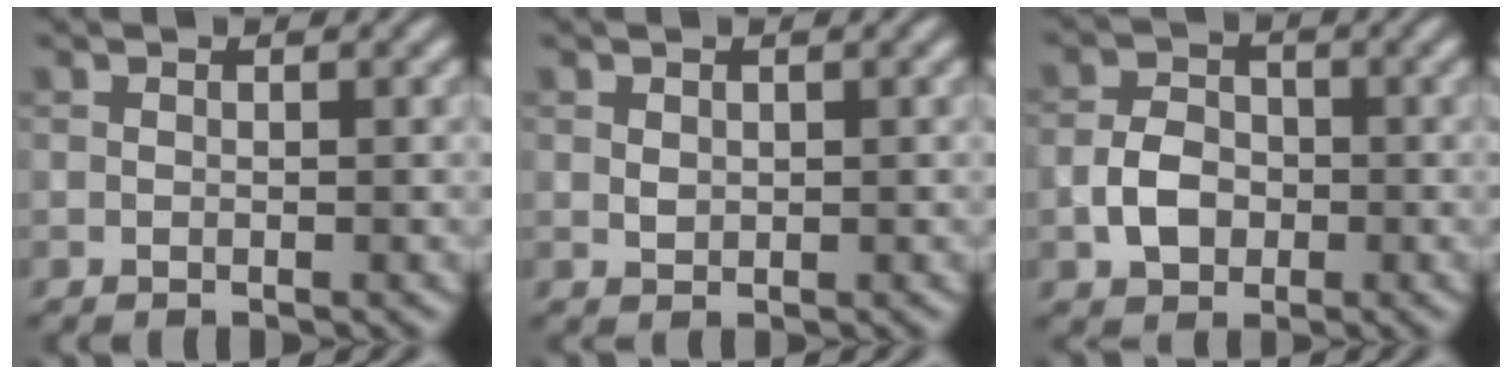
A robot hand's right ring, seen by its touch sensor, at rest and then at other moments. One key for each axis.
{"total": 0.8, "fx": 0.3, "fy": 0.6, "fz": 0.4, "tx": -0.008, "ty": -0.002, "tz": 0.008}
{"total": 3.4, "fx": -1.1, "fy": 2.6, "fz": 2.0, "tx": -0.037, "ty": 0.005, "tz": -0.024}